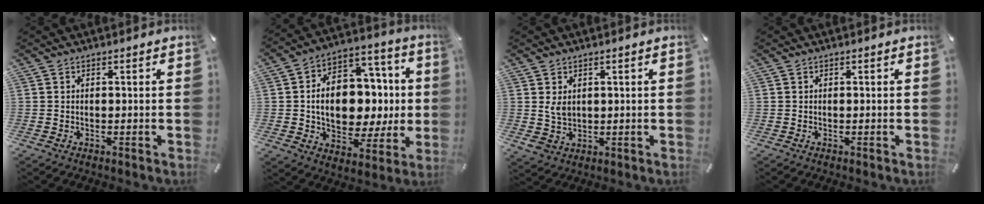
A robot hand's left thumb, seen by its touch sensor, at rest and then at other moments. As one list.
[{"total": 16.4, "force": [-0.6, 12.2, 11.0], "torque": [-0.186, -0.006, 0.000]}, {"total": 4.7, "force": [1.4, 3.9, 2.3], "torque": [-0.053, -0.009, 0.026]}, {"total": 0.0}]